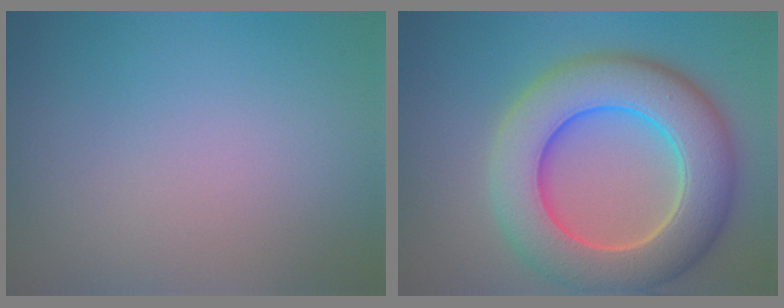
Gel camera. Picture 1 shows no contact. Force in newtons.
{"total": 10.6, "press": 10.6, "slide": 0.6}